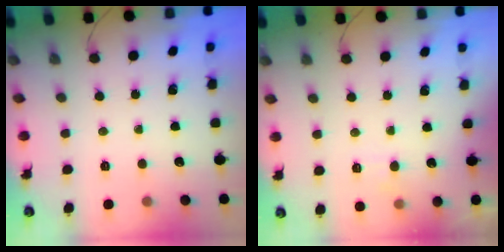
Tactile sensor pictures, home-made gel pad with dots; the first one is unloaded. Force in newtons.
{"total": 2.6, "press": 2.2, "slide": 1.4}